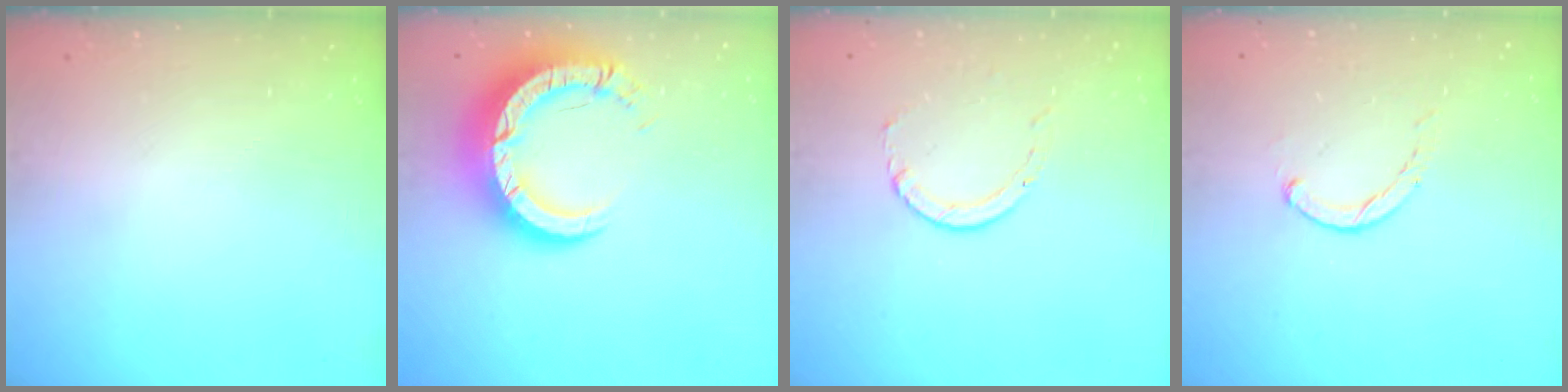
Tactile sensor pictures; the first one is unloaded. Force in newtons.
{"total": 14.5, "press": 14.4, "slide": 1.4}
{"total": 2.9, "press": 2.9, "slide": 0.4}
{"total": 0.6, "press": 0.6, "slide": 0.2}